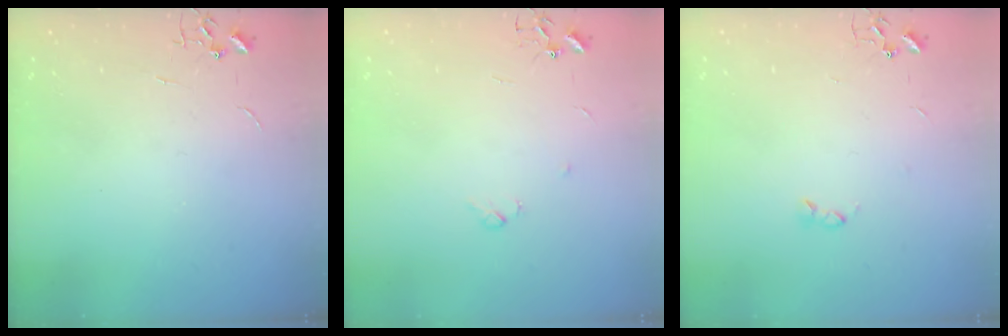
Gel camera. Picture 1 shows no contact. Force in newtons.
{"total": 3.6, "press": 3.5, "slide": 0.6}
{"total": 2.6, "press": 2.5, "slide": 0.5}